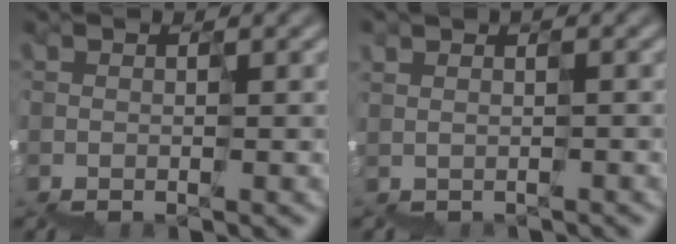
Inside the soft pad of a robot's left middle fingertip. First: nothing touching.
{"total": 1.1, "force": [-1.0, 0.1, -0.5], "torque": [0.022, -0.005, 0.000]}